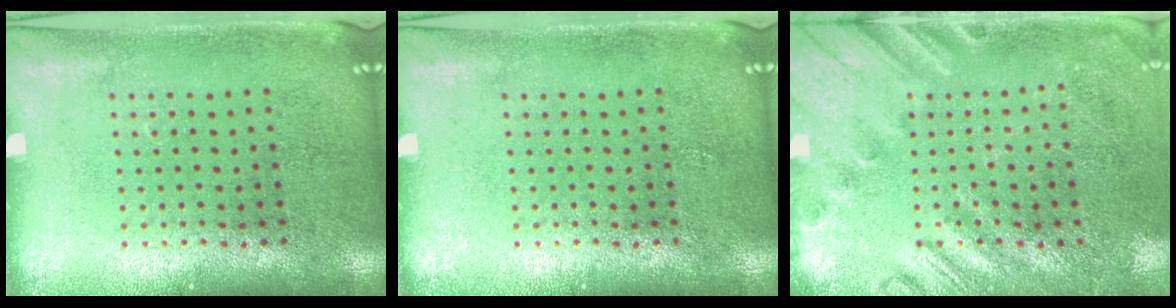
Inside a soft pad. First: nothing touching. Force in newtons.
{"total": 0.0}
{"total": 2.2, "press": 2.0, "slide": 1.0}